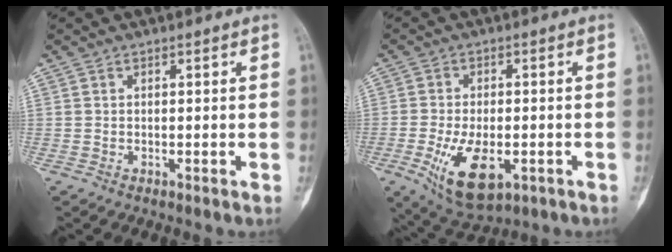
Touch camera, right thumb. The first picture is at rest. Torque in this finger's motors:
{"motor_torque": [-0.09, 0.61, 0.54, 0.30, 0.10]}